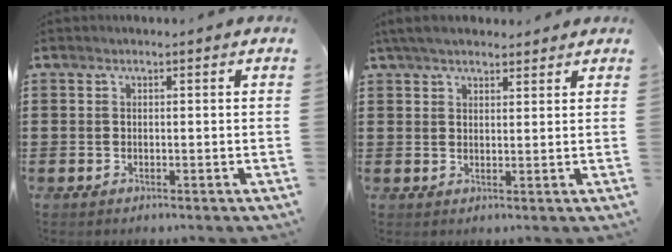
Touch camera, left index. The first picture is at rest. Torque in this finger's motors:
{"motor_torque": [2.14, 0.00, 0.20, 0.21]}